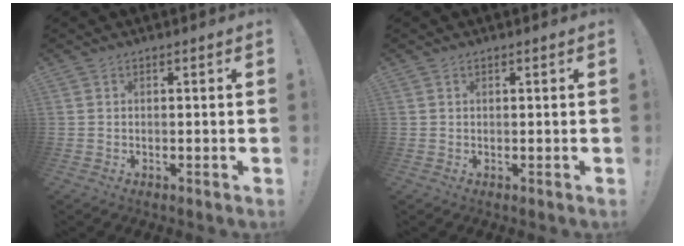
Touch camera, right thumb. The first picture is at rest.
{"total": 0.0}